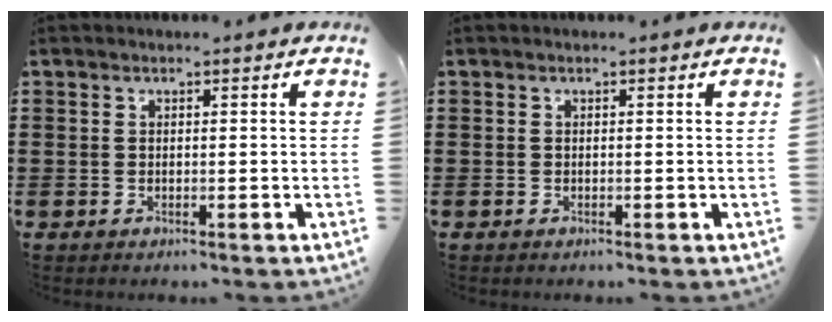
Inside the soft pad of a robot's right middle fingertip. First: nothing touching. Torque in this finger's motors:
{"motor_torque": [0.00, 0.00, 0.11, 0.00]}